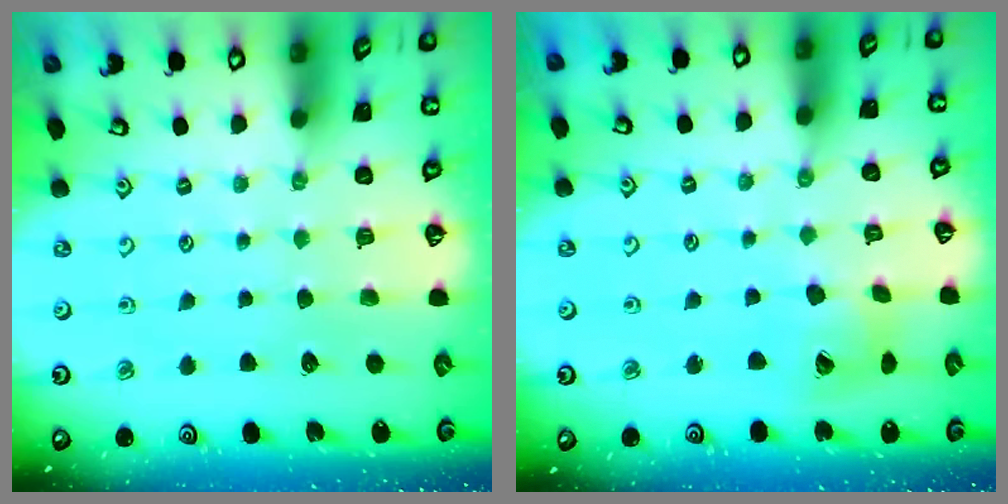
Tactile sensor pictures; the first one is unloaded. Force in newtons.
{"total": 11.1, "press": 11.0, "slide": 1.4}